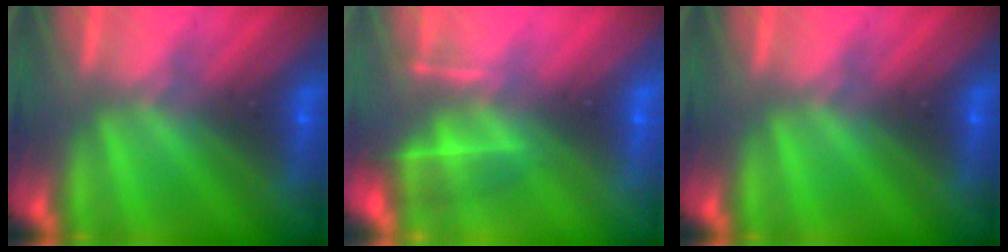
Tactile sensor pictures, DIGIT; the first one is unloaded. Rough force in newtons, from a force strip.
{"total": 4.6}
{"total": 0.0}